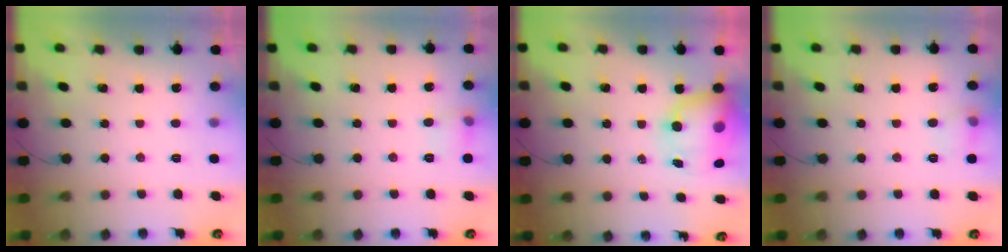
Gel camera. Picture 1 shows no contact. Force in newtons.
{"total": 5.5, "press": 5.4, "slide": 1.2}
{"total": 12.2, "press": 11.8, "slide": 3.0}
{"total": 6.9, "press": 6.7, "slide": 1.7}